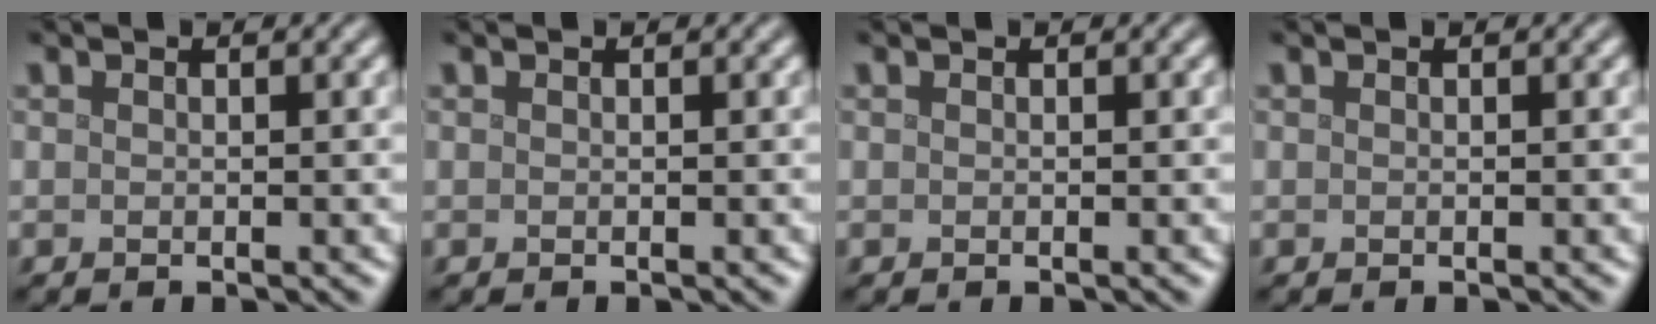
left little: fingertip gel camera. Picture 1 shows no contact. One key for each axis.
{"total": 0.0}
{"total": 0.0}
{"total": 0.0}